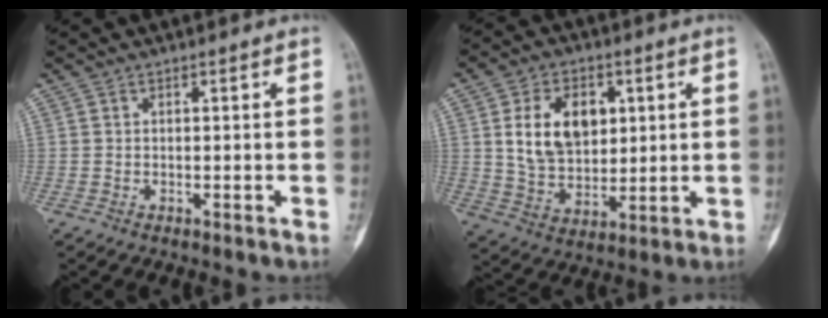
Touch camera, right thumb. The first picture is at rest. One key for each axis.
{"total": 13.8, "fx": 3.2, "fy": 9.5, "fz": 9.4, "tx": -0.119, "ty": -0.011, "tz": 0.065}